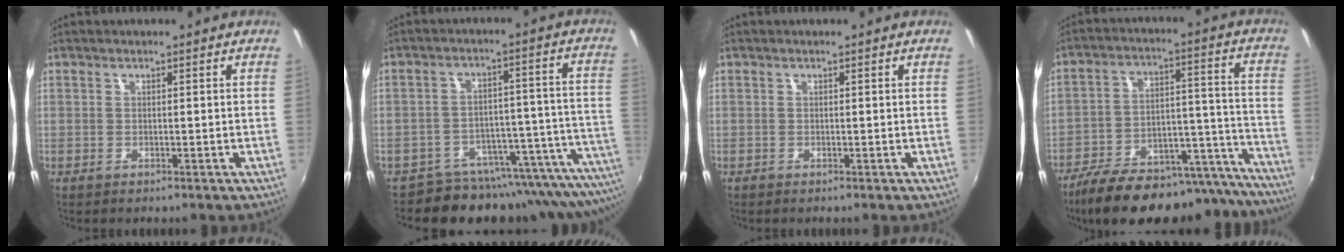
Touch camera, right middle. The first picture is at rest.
{"total": 20.0, "force": [-18.3, 5.5, 5.9], "torque": [-0.047, 0.008, -0.251]}
{"total": 0.0}
{"total": 27.5, "force": [-23.4, 8.3, 11.8], "torque": [-0.169, 0.021, -0.311]}